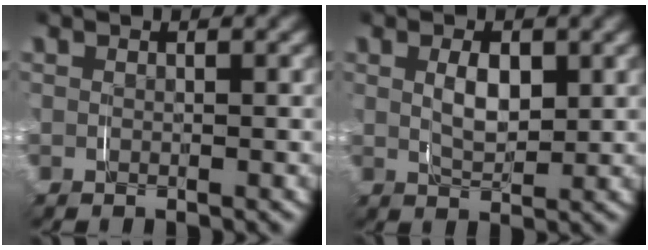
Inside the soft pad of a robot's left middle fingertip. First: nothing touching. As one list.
[{"total": 3.1, "force": [0.8, 1.5, 2.5], "torque": [-0.043, -0.010, 0.020]}]